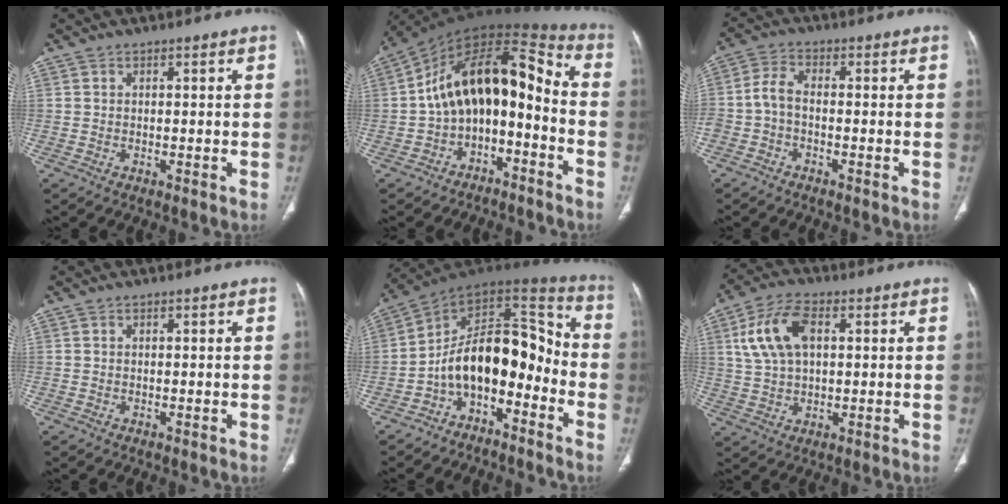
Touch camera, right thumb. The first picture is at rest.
{"total": 16.2, "force": [-3.8, 9.6, 12.5], "torque": [-0.178, 0.109, -0.064]}
{"total": 4.6, "force": [-1.3, 2.3, 3.7], "torque": [-0.084, 0.020, -0.036]}
{"total": 0.0}
{"total": 15.3, "force": [-5.9, 8.8, 11.0], "torque": [-0.143, 0.111, -0.109]}
{"total": 11.1, "force": [3.0, 6.2, 8.6], "torque": [-0.172, 0.011, 0.056]}